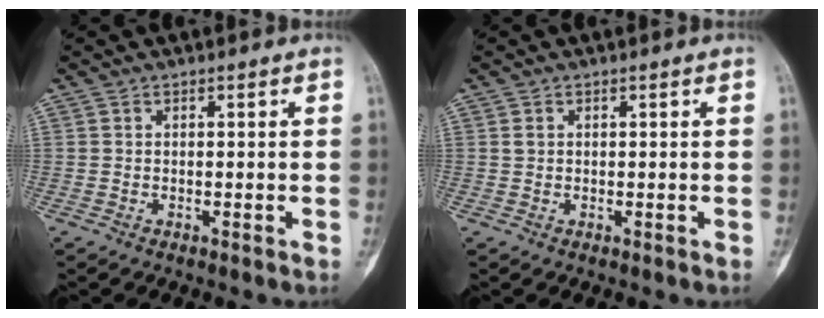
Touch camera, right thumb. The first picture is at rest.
{"total": 0.8, "force": [0.3, 0.6, 0.4], "torque": [-0.005, 0.003, 0.006]}